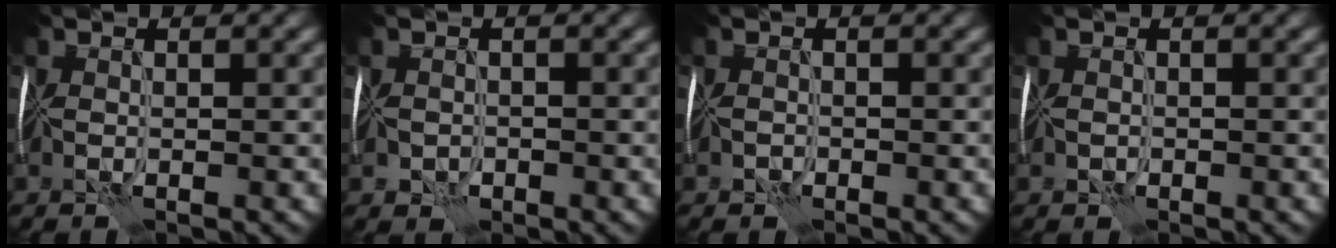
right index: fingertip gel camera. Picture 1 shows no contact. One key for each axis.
{"total": 1.7, "fx": -0.8, "fy": 1.2, "fz": 0.9, "tx": -0.016, "ty": -0.004, "tz": -0.012}
{"total": 1.0, "fx": -0.8, "fy": 0.5, "fz": 0.5, "tx": -0.009, "ty": 0.001, "tz": -0.015}
{"total": 1.0, "fx": -0.5, "fy": 0.6, "fz": 0.7, "tx": -0.012, "ty": -0.003, "tz": -0.006}